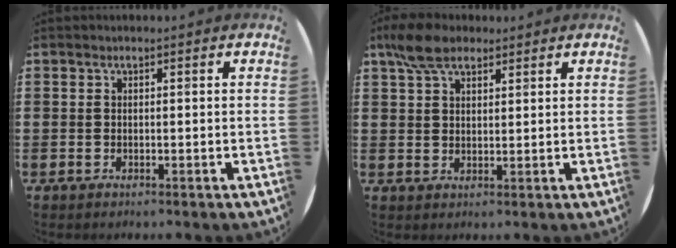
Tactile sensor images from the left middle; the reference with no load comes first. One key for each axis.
{"total": 5.5, "fx": 4.1, "fy": 2.5, "fz": 2.6, "tx": -0.062, "ty": 0.006, "tz": 0.077}